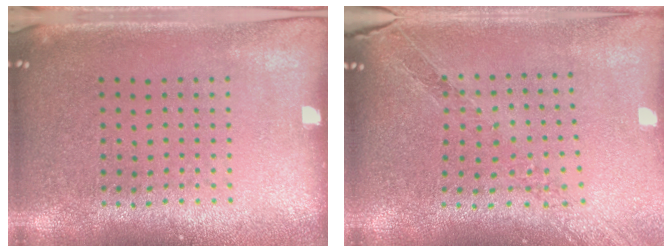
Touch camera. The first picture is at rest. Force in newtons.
{"total": 1.1, "press": 1.1, "slide": 0.1}